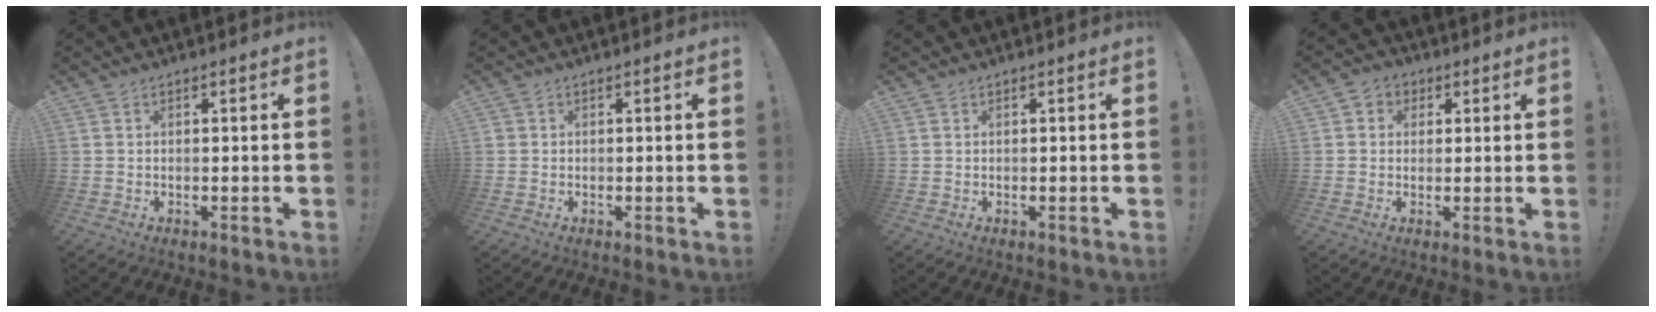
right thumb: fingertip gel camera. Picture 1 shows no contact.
{"total": 0.8, "force": [0.2, 0.7, 0.2], "torque": [-0.010, 0.004, 0.005]}
{"total": 0.0}
{"total": 3.7, "force": [0.2, 3.6, 1.1], "torque": [-0.020, 0.005, 0.004]}